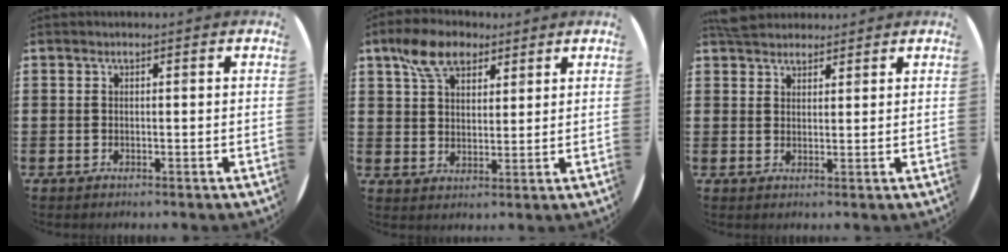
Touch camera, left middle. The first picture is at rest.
{"total": 7.2, "force": [4.9, 4.0, 3.4], "torque": [-0.067, 0.002, 0.090]}
{"total": 3.3, "force": [3.2, 1.0, 0.3], "torque": [-0.005, -0.003, 0.060]}